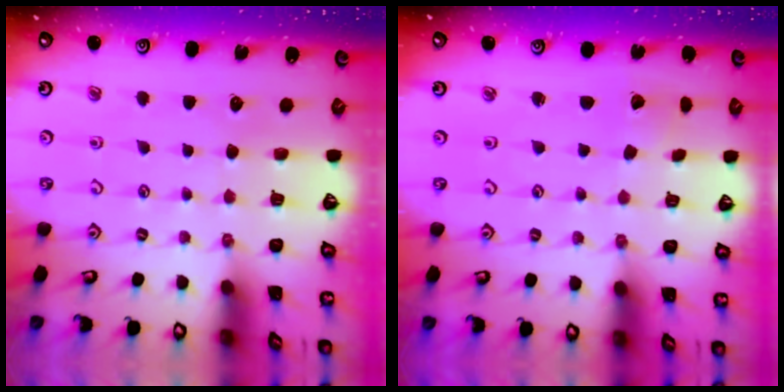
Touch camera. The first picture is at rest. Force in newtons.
{"total": 1.5, "press": 1.5, "slide": 0.0}